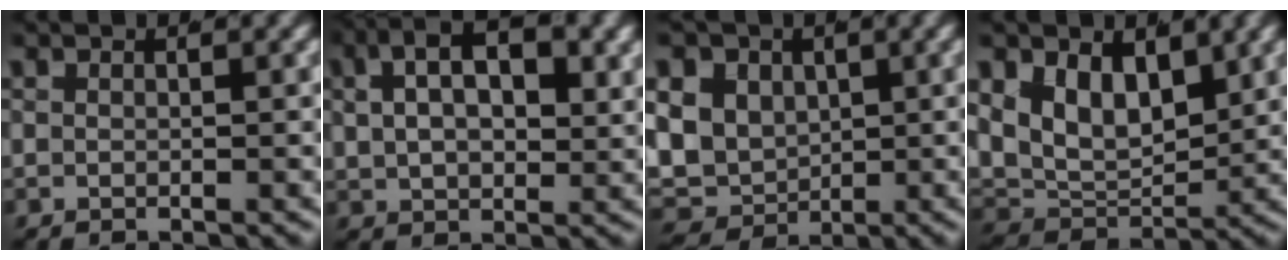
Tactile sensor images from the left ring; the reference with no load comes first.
{"total": 7.2, "force": [2.2, 4.5, 5.1], "torque": [-0.074, 0.014, 0.023]}
{"total": 11.3, "force": [-2.0, 10.2, 4.4], "torque": [-0.131, -0.053, -0.030]}
{"total": 9.7, "force": [0.2, 7.7, 5.8], "torque": [-0.109, -0.027, 0.002]}